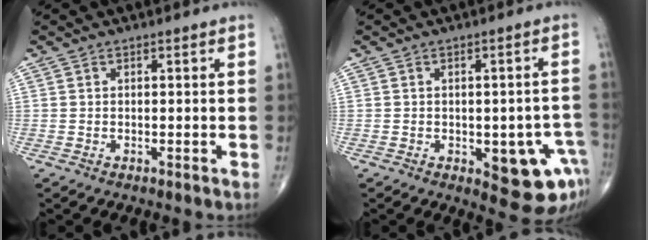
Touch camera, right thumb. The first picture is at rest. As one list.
[{"total": 11.4, "force": [-3.8, 5.1, 9.4], "torque": [-0.081, 0.016, -0.035]}]